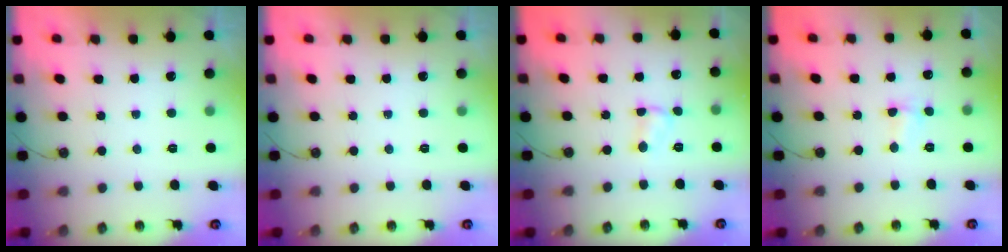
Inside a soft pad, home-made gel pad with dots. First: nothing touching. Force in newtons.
{"total": 0.0}
{"total": 2.7, "press": 2.7, "slide": 0.3}
{"total": 3.2, "press": 1.8, "slide": 2.6}